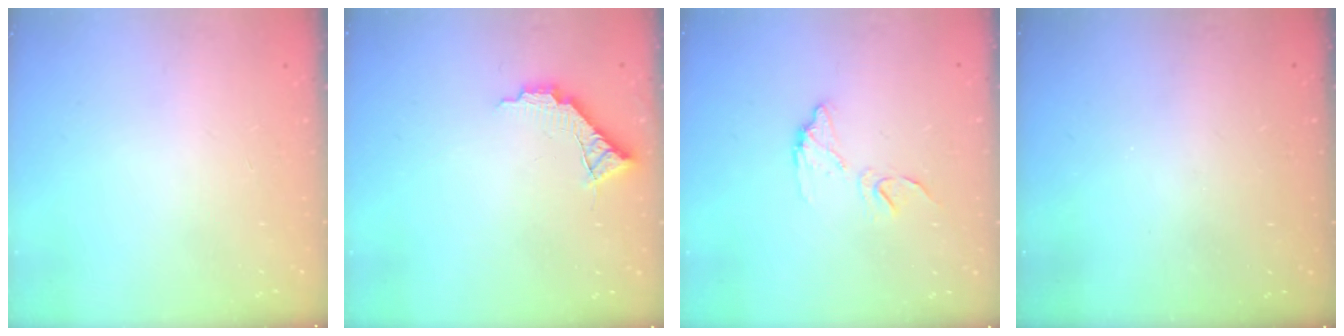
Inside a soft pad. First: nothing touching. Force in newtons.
{"total": 8.7, "press": 8.7, "slide": 0.5}
{"total": 8.2, "press": 8.2, "slide": 0.1}
{"total": 3.3, "press": 3.3, "slide": 0.1}